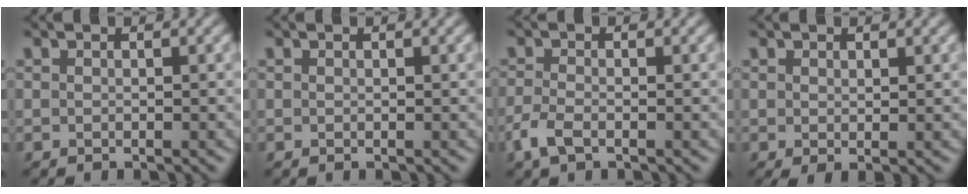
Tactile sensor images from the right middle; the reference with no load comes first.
{"total": 0.0}
{"total": 2.4, "force": [-1.3, 1.0, 1.7], "torque": [-0.046, -0.003, -0.034]}
{"total": 0.9, "force": [0.3, 0.3, 0.8], "torque": [-0.018, 0.000, 0.006]}